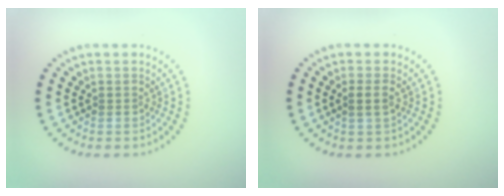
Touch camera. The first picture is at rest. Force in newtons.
{"total": 1.4, "press": 1.1, "slide": 0.8}